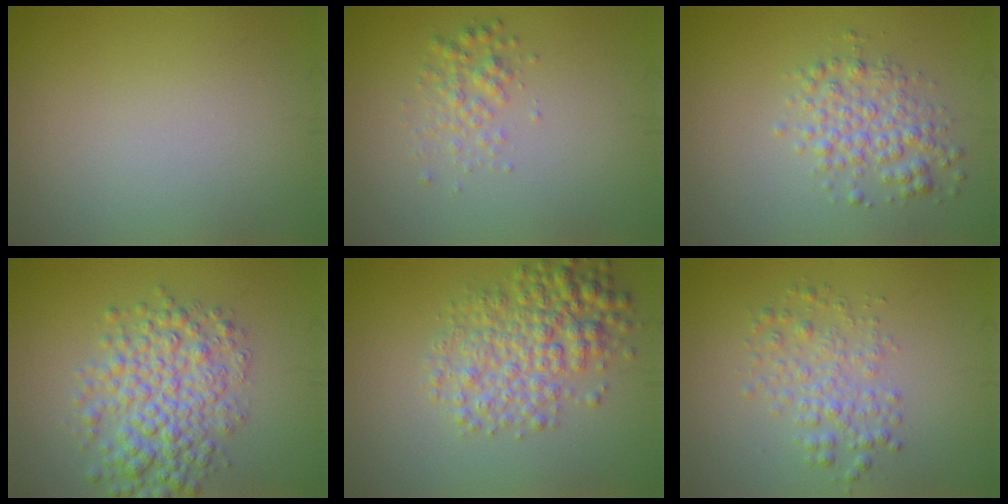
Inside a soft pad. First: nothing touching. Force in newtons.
{"total": 1.9, "press": 1.9, "slide": 0.0}
{"total": 3.1, "press": 3.1, "slide": 0.1}
{"total": 5.9, "press": 5.9, "slide": 0.1}
{"total": 5.0, "press": 5.0, "slide": 0.1}
{"total": 2.7, "press": 2.7, "slide": 0.0}